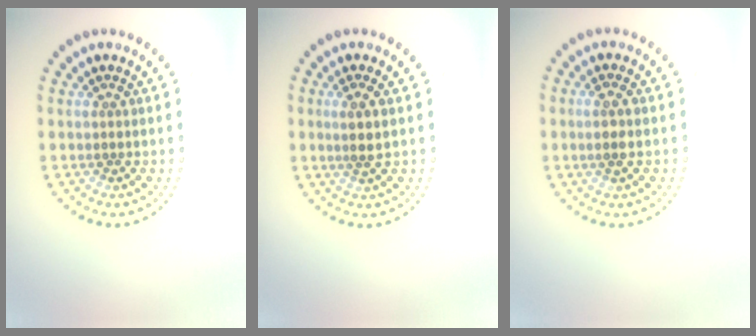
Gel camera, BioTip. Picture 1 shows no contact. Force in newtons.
{"total": 1.7, "press": 1.3, "slide": 1.1}
{"total": 1.2, "press": 1.0, "slide": 0.6}